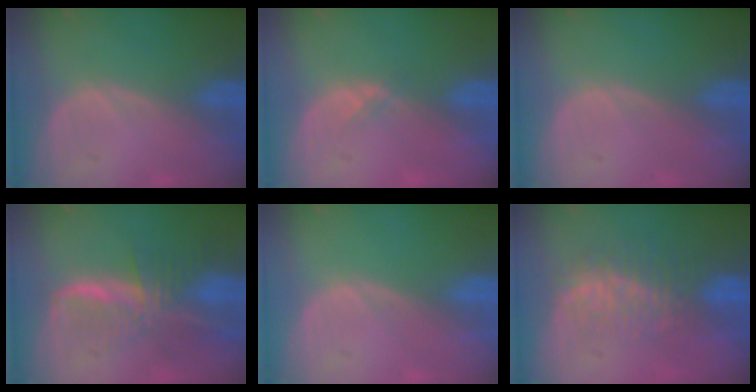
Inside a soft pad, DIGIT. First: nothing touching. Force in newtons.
{"total": 1.1, "press": 0.8, "slide": 0.7}
{"total": 0.0}
{"total": 8.2, "press": 7.0, "slide": 4.2}
{"total": 0.0}
{"total": 7.6, "press": 7.1, "slide": 2.9}